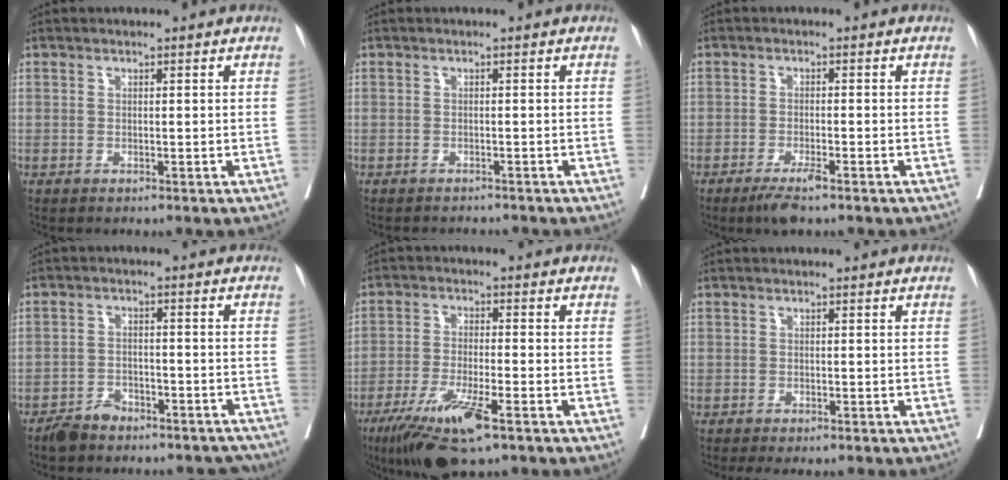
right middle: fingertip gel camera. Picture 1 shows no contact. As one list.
[{"total": 3.4, "force": [-3.4, 0.6, 0.4], "torque": [0.000, -0.007, -0.045]}, {"total": 3.5, "force": [-2.4, 0.4, 2.6], "torque": [-0.050, -0.007, -0.041]}, {"total": 6.8, "force": [-6.0, 2.9, 1.4], "torque": [-0.014, 0.006, -0.090]}, {"total": 10.6, "force": [-6.3, 1.5, 8.4], "torque": [-0.161, -0.027, -0.106]}, {"total": 3.7, "force": [-3.2, 1.3, 1.5], "torque": [-0.012, -0.007, -0.045]}]